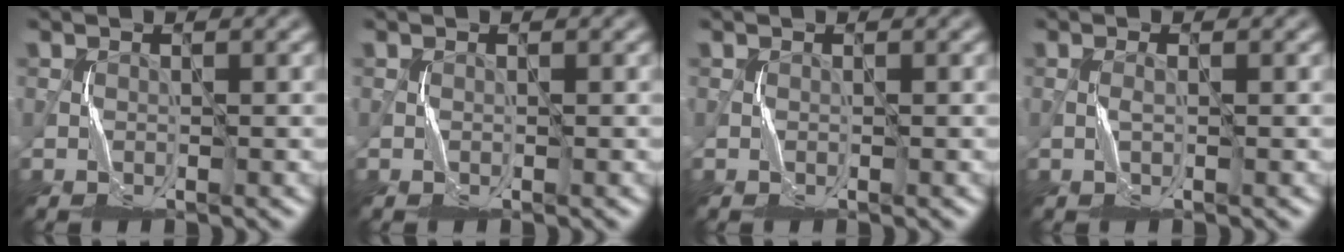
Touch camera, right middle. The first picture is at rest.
{"total": 0.0}
{"total": 0.0}
{"total": 0.5, "force": [-0.1, -0.2, 0.5], "torque": [-0.014, 0.001, -0.004]}